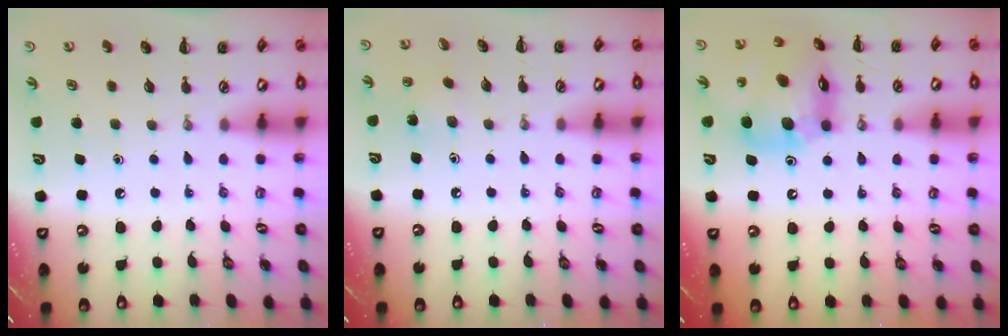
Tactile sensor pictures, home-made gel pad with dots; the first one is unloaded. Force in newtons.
{"total": 4.4, "press": 4.2, "slide": 1.4}
{"total": 17.1, "press": 16.3, "slide": 5.0}